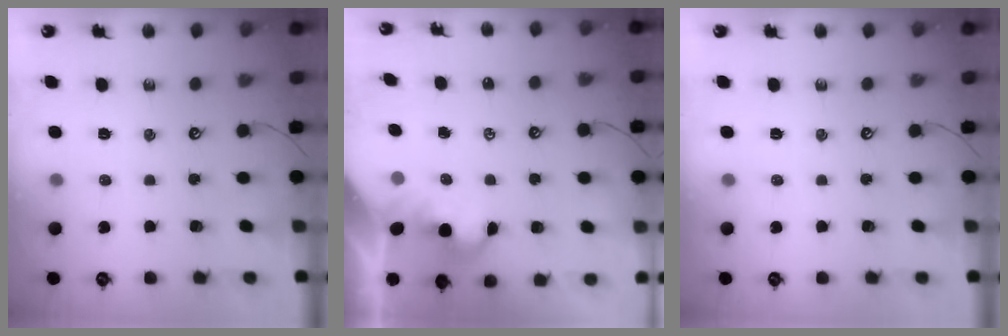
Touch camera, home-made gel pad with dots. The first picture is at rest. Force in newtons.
{"total": 2.1, "press": 2.1, "slide": 0.3}
{"total": 0.0}